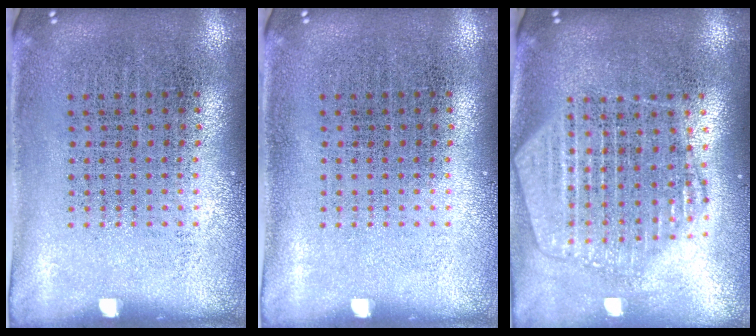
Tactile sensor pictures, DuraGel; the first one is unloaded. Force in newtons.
{"total": 0.0}
{"total": 2.0, "press": 1.8, "slide": 0.8}